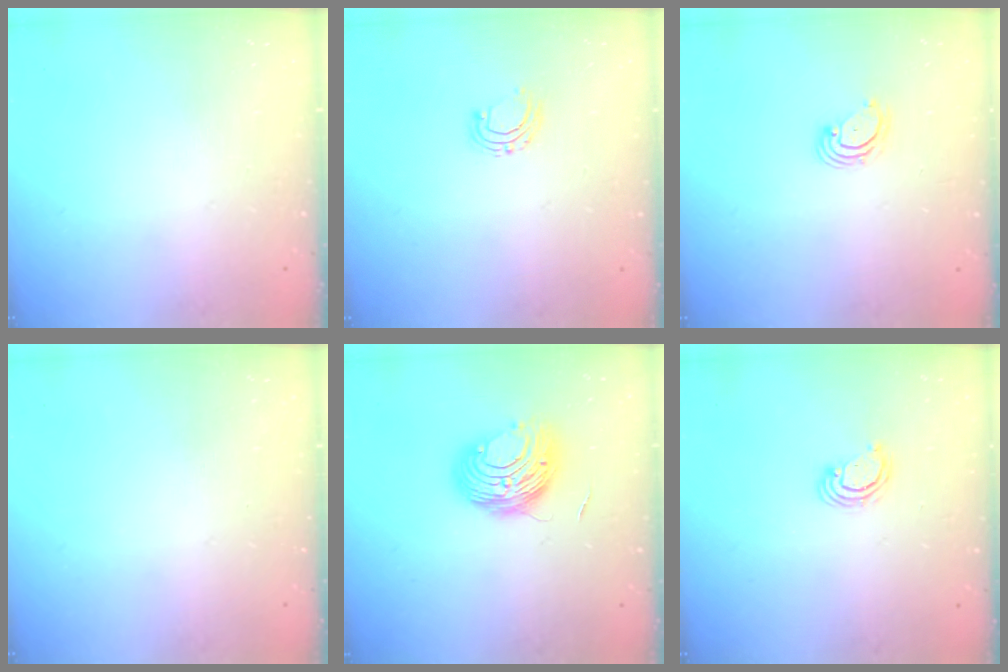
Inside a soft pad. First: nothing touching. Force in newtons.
{"total": 5.2, "press": 5.2, "slide": 0.6}
{"total": 3.2, "press": 3.1, "slide": 0.4}
{"total": 0.0}
{"total": 9.3, "press": 9.3, "slide": 0.4}
{"total": 2.5, "press": 2.5, "slide": 0.2}